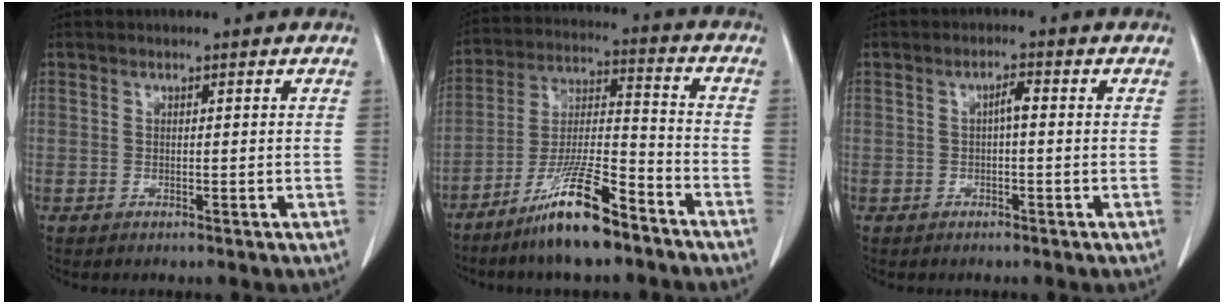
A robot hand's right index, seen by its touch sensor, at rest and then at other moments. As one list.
[{"total": 13.2, "force": [-9.3, 1.8, 9.2], "torque": [-0.181, -0.011, -0.171]}, {"total": 1.9, "force": [0.0, 0.4, 1.9], "torque": [-0.031, 0.006, 0.000]}]